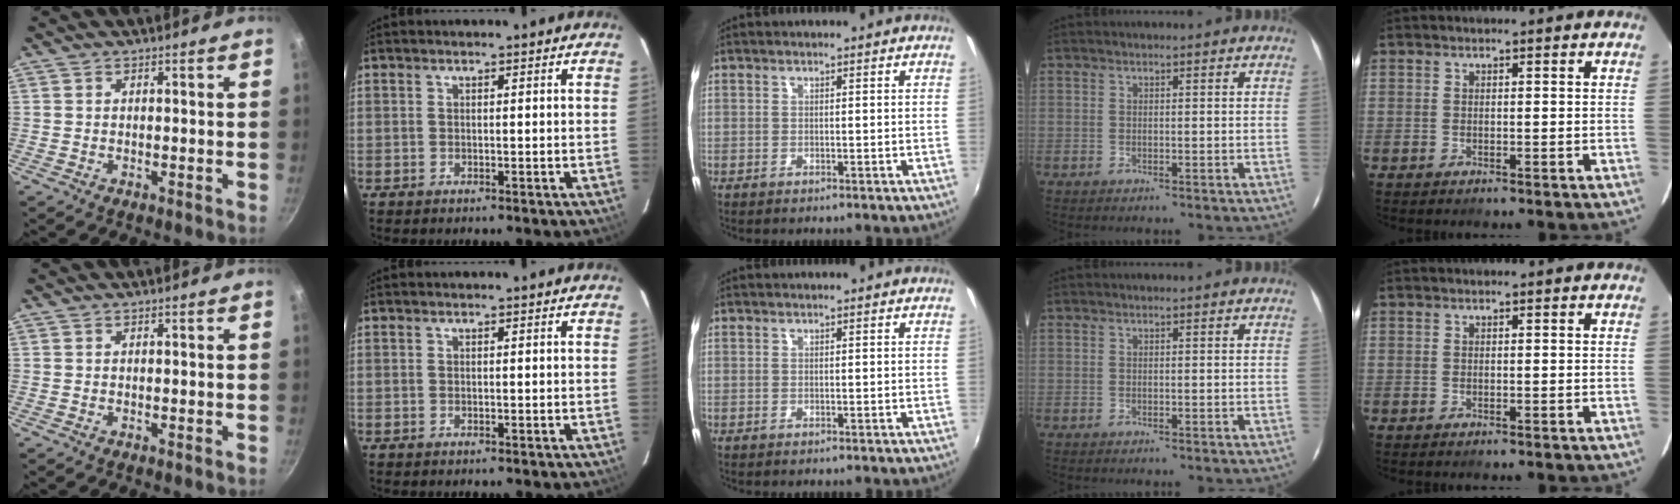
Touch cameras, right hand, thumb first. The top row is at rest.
{}